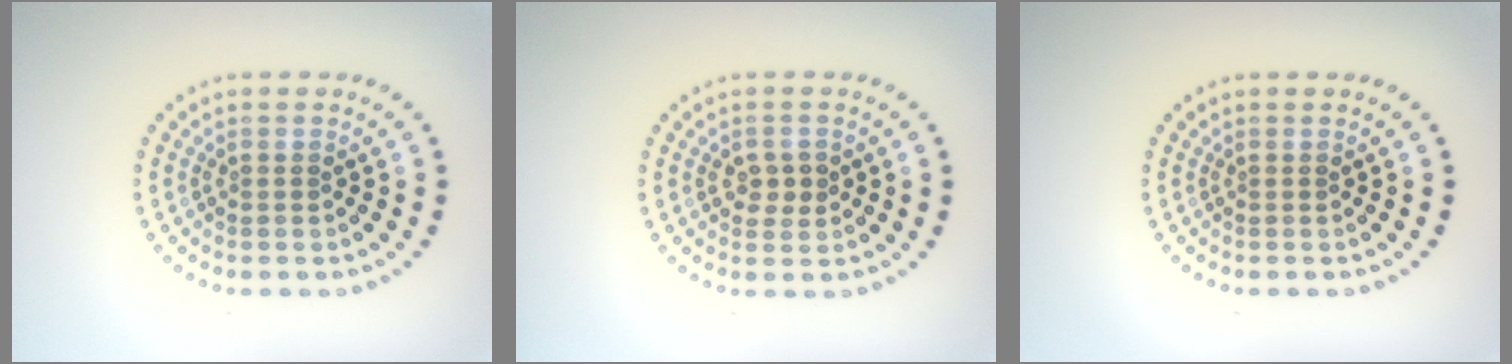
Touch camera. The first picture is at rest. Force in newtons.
{"total": 1.9, "press": 1.9, "slide": 0.4}
{"total": 0.0}